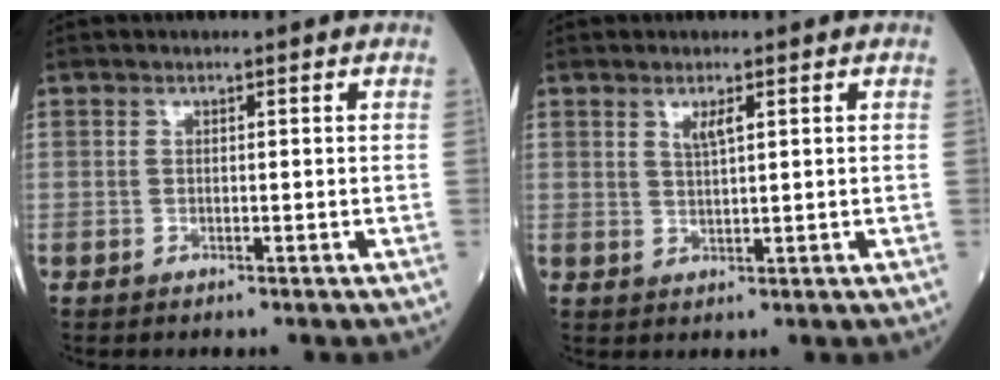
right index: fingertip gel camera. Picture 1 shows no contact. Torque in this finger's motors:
{"motor_torque": [-0.08, -0.03, 0.02, 0.04]}